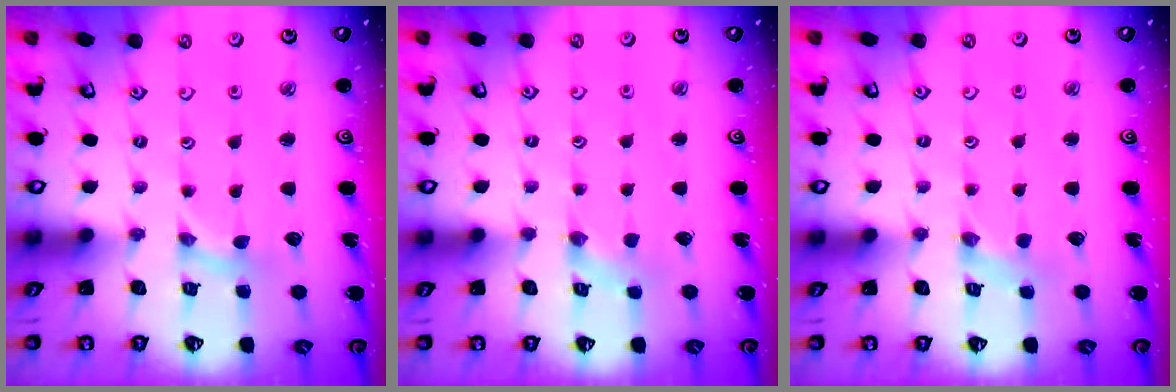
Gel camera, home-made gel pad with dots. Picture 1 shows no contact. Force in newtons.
{"total": 0.9, "press": 0.9, "slide": 0.2}
{"total": 0.0}